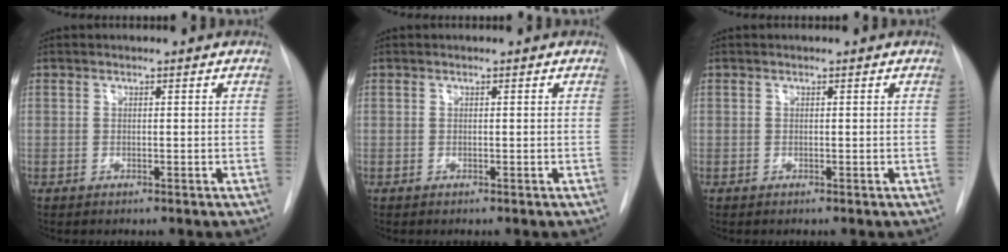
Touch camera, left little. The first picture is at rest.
{"total": 0.0}
{"total": 0.0}